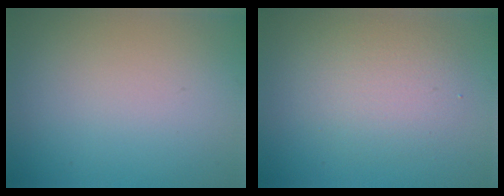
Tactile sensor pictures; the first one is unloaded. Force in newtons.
{"total": 3.6, "press": 3.6, "slide": 0.3}